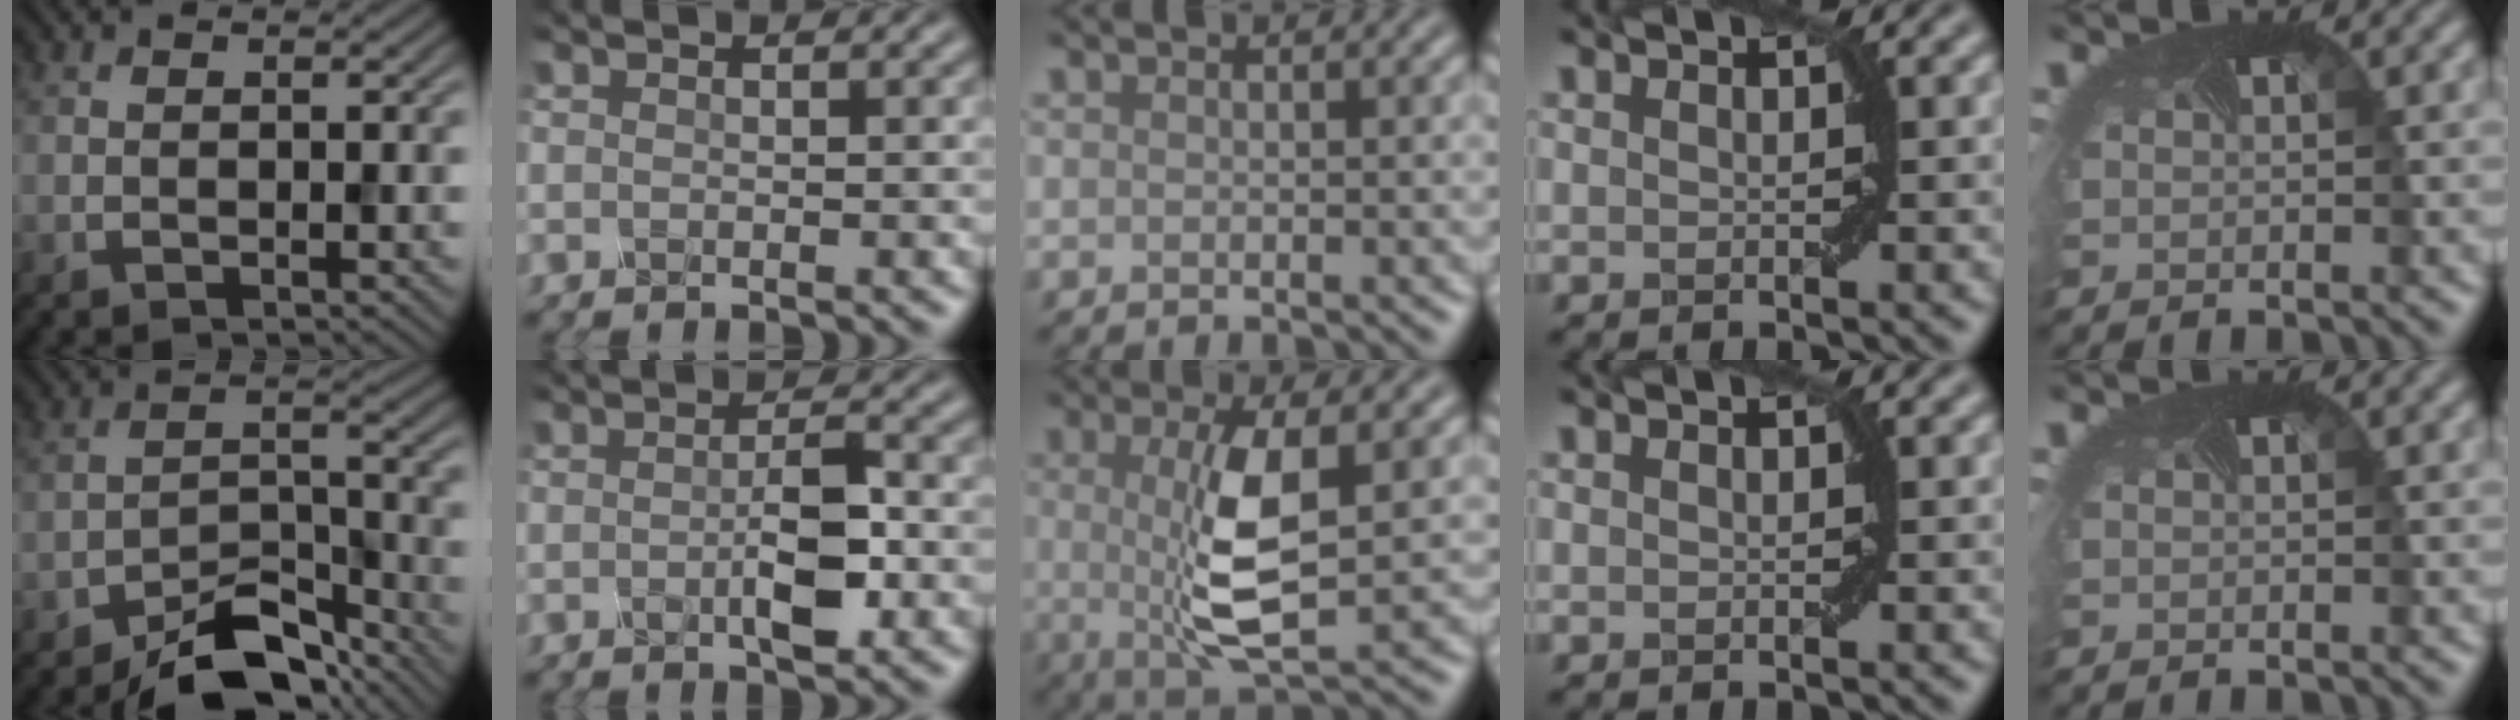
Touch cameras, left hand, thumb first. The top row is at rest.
{"thumb": {"total": 8.3, "force": [-6.6, 3.2, 3.8], "torque": [-0.050, 0.006, -0.123]}, "index": {"total": 2.7, "force": [-0.7, 0.4, 2.6], "torque": [-0.059, 0.000, -0.008]}, "middle": {"total": 6.4, "force": [0.1, 1.7, 6.1], "torque": [-0.121, -0.012, 0.006]}}